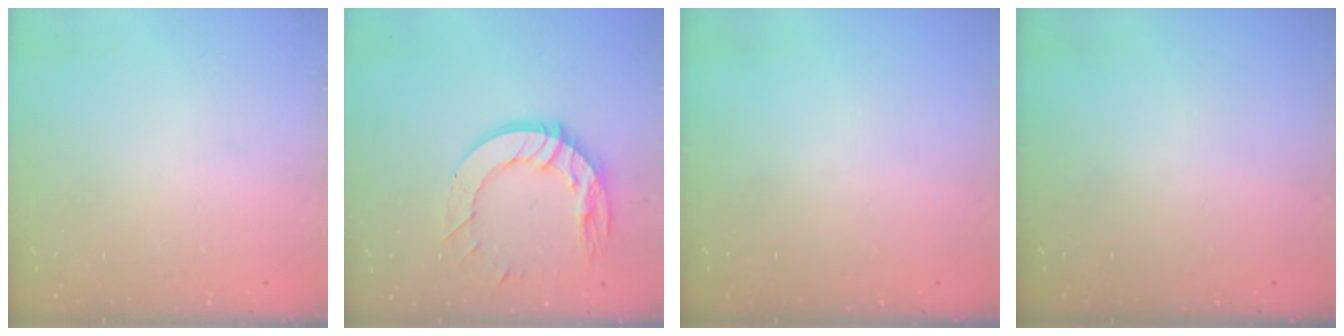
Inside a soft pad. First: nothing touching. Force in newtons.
{"total": 14.0, "press": 13.9, "slide": 1.5}
{"total": 0.0}
{"total": 0.0}